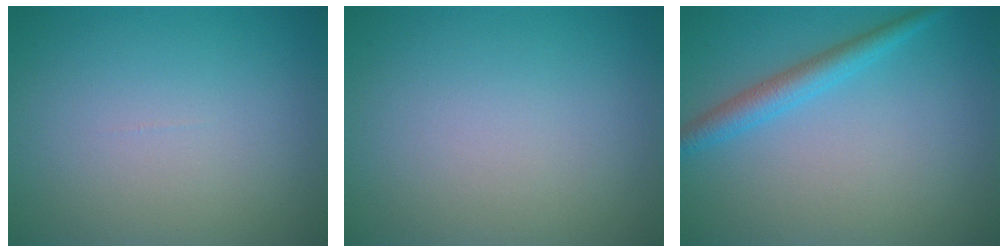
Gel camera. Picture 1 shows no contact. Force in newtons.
{"total": 0.0}
{"total": 2.7, "press": 2.7, "slide": 0.2}